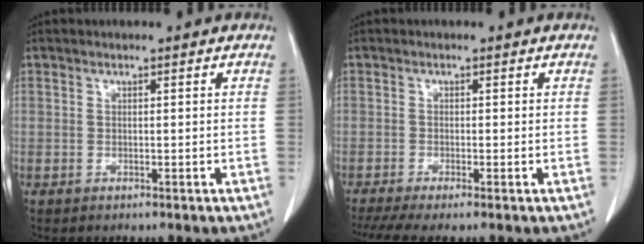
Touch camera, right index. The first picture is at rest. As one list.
[{"total": 4.8, "force": [-3.5, 0.4, 3.3], "torque": [-0.058, -0.008, -0.063]}]